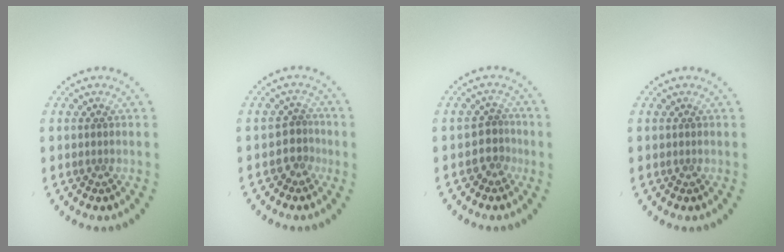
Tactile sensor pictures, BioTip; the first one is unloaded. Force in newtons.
{"total": 1.8, "press": 1.3, "slide": 1.2}
{"total": 1.8, "press": 1.3, "slide": 1.2}
{"total": 0.0}